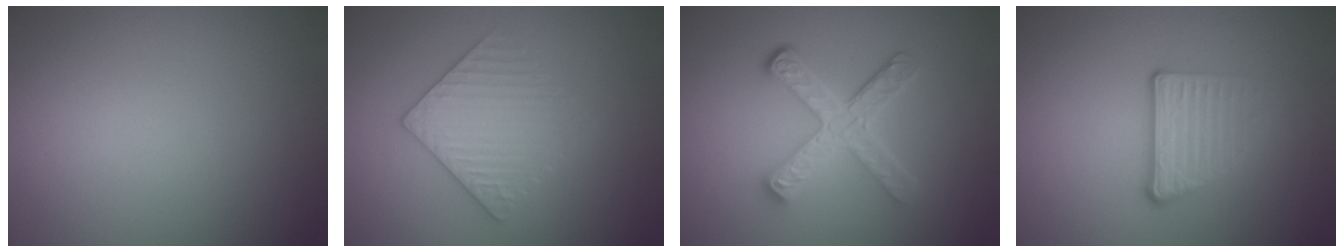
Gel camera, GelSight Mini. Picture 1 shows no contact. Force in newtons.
{"total": 3.1, "press": 3.1, "slide": 0.7}
{"total": 4.5, "press": 3.3, "slide": 3.0}
{"total": 3.5, "press": 2.3, "slide": 2.6}